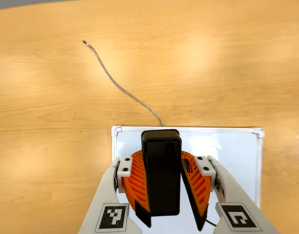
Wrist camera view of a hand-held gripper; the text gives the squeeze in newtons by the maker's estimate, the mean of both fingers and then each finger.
{"total": 8.0, "left": 8.1, "right": 7.9}